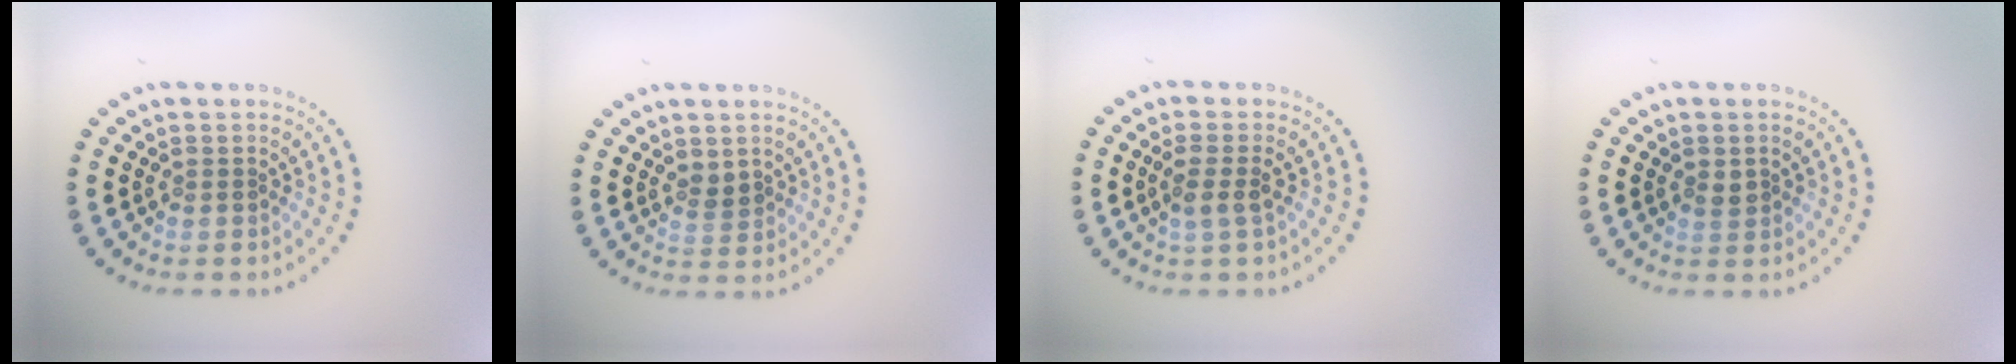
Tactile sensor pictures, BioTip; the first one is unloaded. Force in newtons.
{"total": 1.1, "press": 1.1, "slide": 0.4}
{"total": 1.7, "press": 1.4, "slide": 0.9}
{"total": 0.8, "press": 0.8, "slide": 0.3}